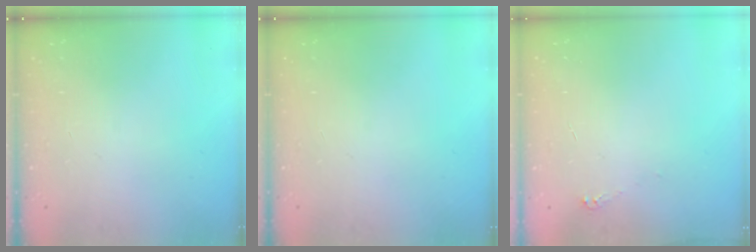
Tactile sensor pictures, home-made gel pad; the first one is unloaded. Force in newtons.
{"total": 0.0}
{"total": 2.5, "press": 2.5, "slide": 0.3}